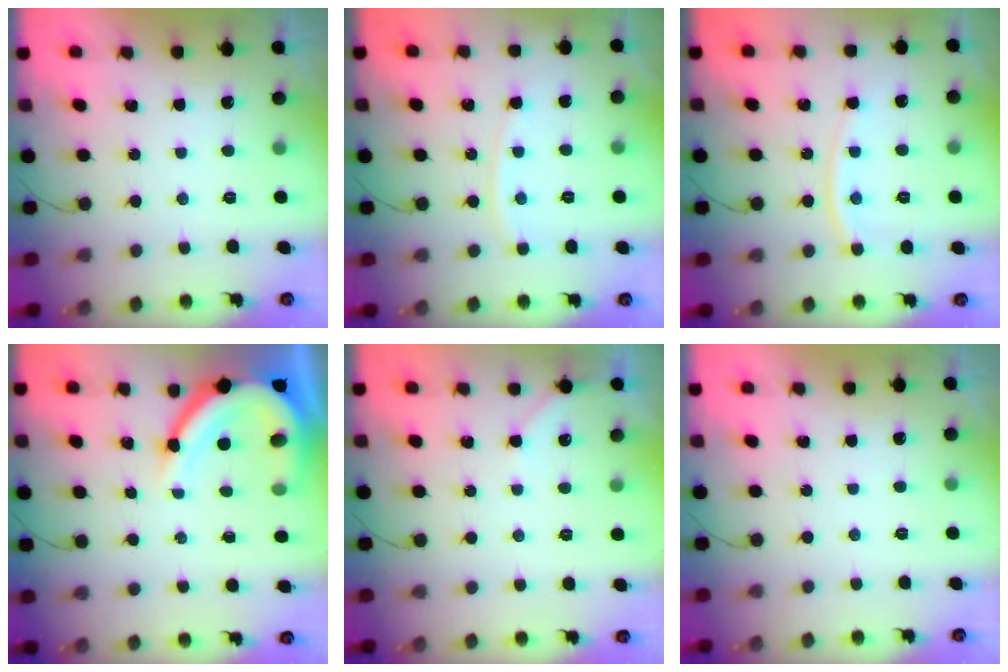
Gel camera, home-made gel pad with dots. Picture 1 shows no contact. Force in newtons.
{"total": 4.3, "press": 4.3, "slide": 0.2}
{"total": 9.2, "press": 9.1, "slide": 1.1}
{"total": 14.0, "press": 13.9, "slide": 1.3}
{"total": 3.3, "press": 3.3, "slide": 0.4}
{"total": 0.0}